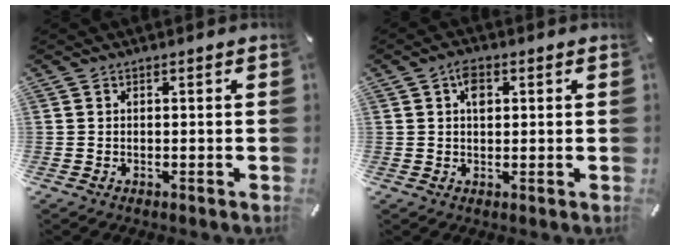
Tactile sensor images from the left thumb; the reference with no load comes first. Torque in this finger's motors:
{"motor_torque": [0.60, 0.68, 0.42, -0.47, 0.11]}